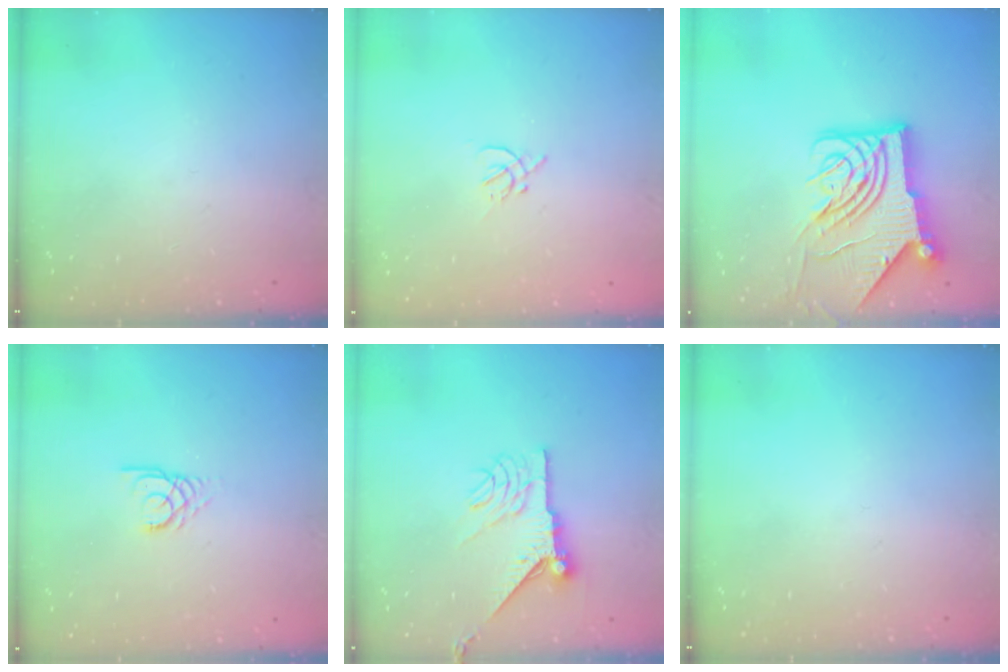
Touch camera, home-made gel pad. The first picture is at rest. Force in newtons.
{"total": 1.9, "press": 1.8, "slide": 0.5}
{"total": 15.0, "press": 14.9, "slide": 1.5}
{"total": 2.9, "press": 2.9, "slide": 0.3}
{"total": 10.5, "press": 10.5, "slide": 0.4}
{"total": 0.0}